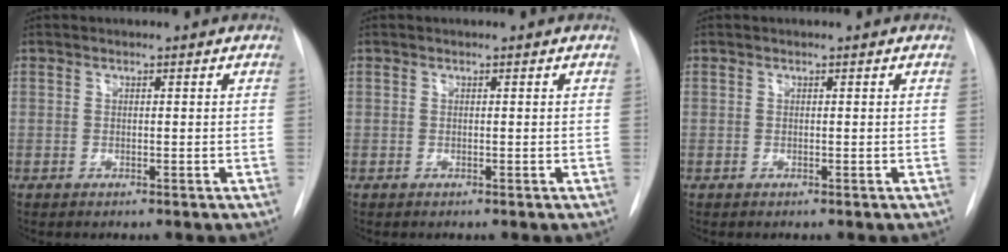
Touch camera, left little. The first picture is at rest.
{"total": 0.0}
{"total": 0.0}